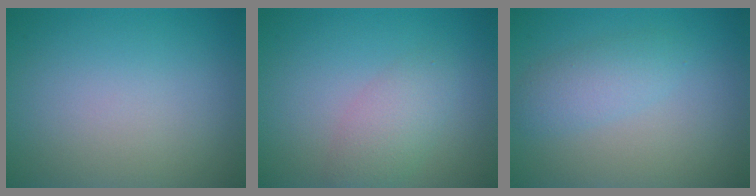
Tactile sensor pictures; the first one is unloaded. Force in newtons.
{"total": 2.8, "press": 2.8, "slide": 0.0}
{"total": 2.4, "press": 2.4, "slide": 0.1}